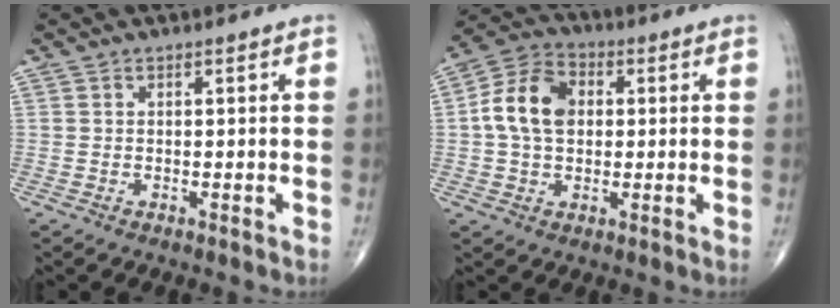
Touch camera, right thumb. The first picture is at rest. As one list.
[{"total": 10.8, "force": [1.0, 7.6, 7.6], "torque": [-0.134, 0.022, 0.010]}]